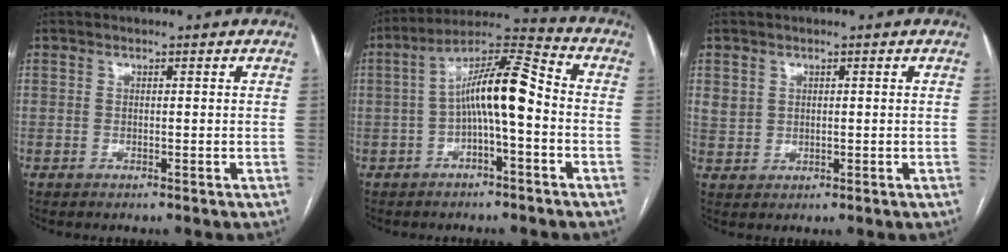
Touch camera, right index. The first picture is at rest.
{"total": 10.5, "force": [-1.3, 1.8, 10.2], "torque": [-0.179, 0.037, -0.024]}
{"total": 2.6, "force": [0.9, 2.3, 0.8], "torque": [-0.016, 0.010, 0.026]}